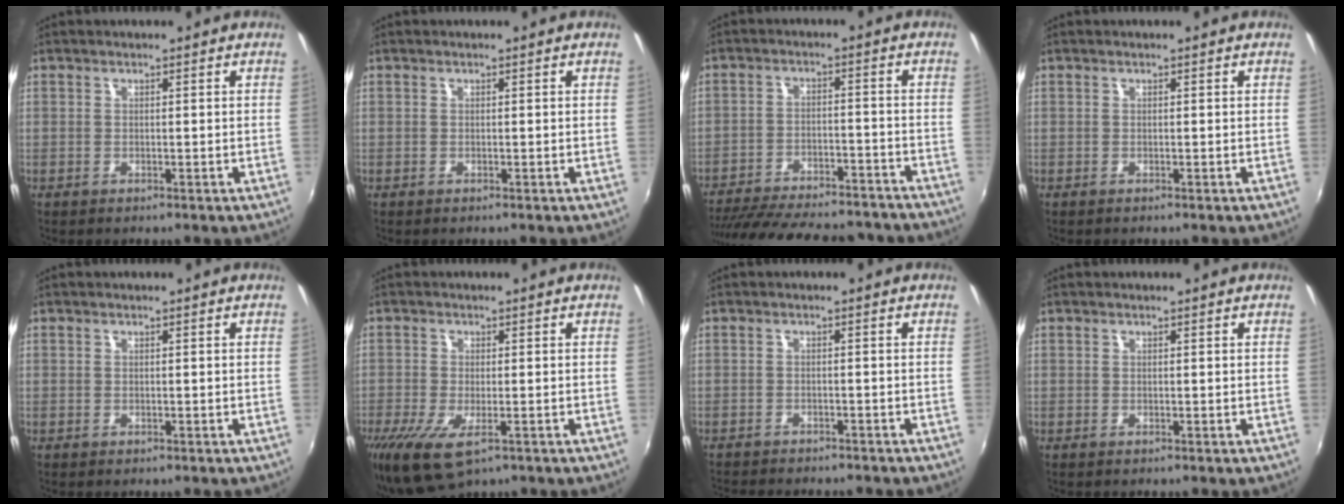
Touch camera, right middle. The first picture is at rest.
{"total": 0.0}
{"total": 25.1, "force": [-21.8, 7.2, 10.0], "torque": [-0.202, -0.002, -0.291]}
{"total": 0.0}
{"total": 0.0}
{"total": 7.3, "force": [-4.1, 2.9, 5.3], "torque": [-0.118, -0.030, -0.069]}
{"total": 8.2, "force": [-7.4, 1.7, 2.9], "torque": [-0.070, -0.016, -0.108]}
{"total": 0.0}